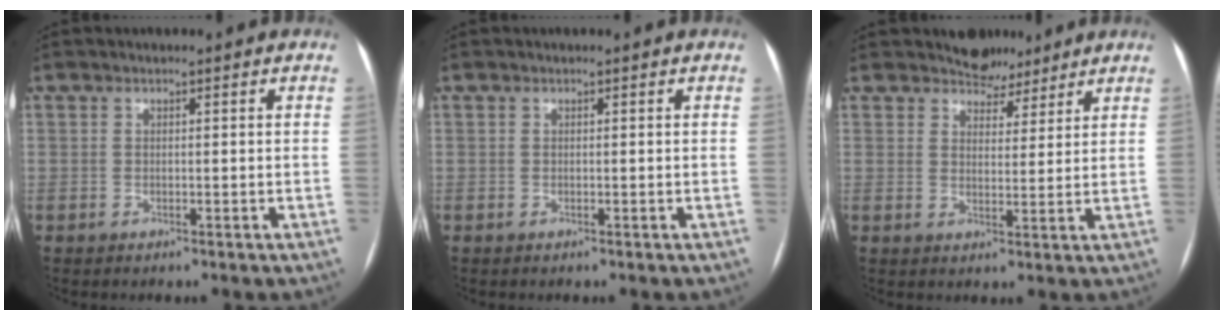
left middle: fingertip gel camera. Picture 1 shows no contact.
{"total": 0.0}
{"total": 4.6, "force": [4.1, 2.3, 0.2], "torque": [-0.001, 0.000, 0.059]}